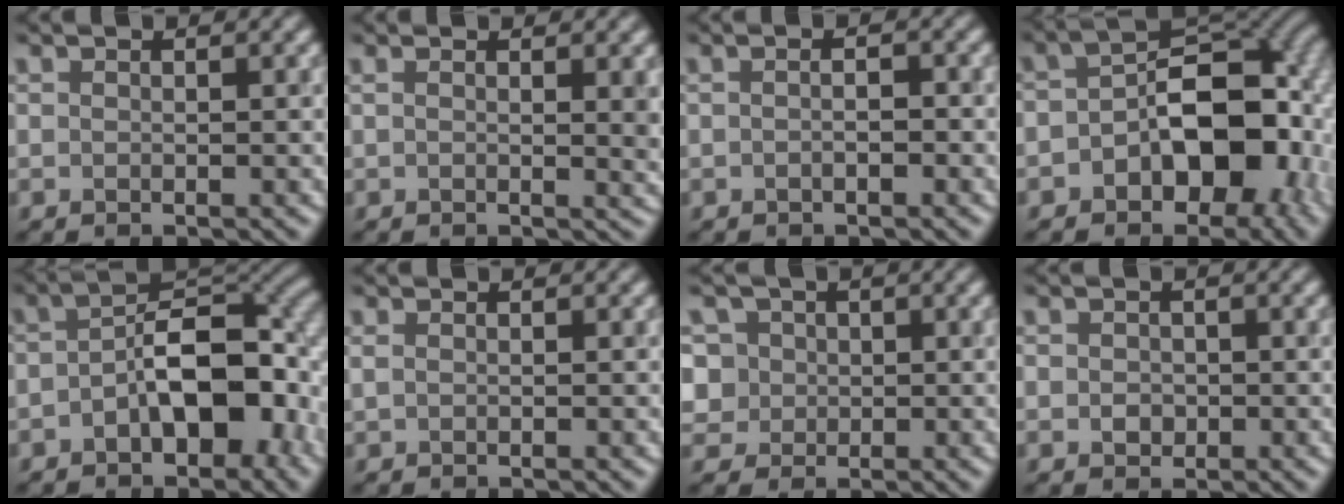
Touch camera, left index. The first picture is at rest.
{"total": 2.8, "force": [0.8, 0.6, 2.6], "torque": [-0.032, -0.001, 0.011]}
{"total": 1.8, "force": [0.0, 0.8, 1.7], "torque": [-0.006, 0.003, -0.017]}
{"total": 10.5, "force": [-2.7, 6.3, 7.9], "torque": [-0.092, 0.010, -0.052]}
{"total": 9.1, "force": [-2.0, 4.5, 7.7], "torque": [-0.106, 0.017, -0.043]}
{"total": 0.5, "force": [0.2, 0.2, 0.5], "torque": [-0.015, 0.003, 0.003]}
{"total": 5.7, "force": [2.1, 4.9, 2.1], "torque": [-0.040, 0.023, 0.013]}
{"total": 1.4, "force": [-0.2, 1.2, 0.6], "torque": [-0.010, -0.003, -0.006]}